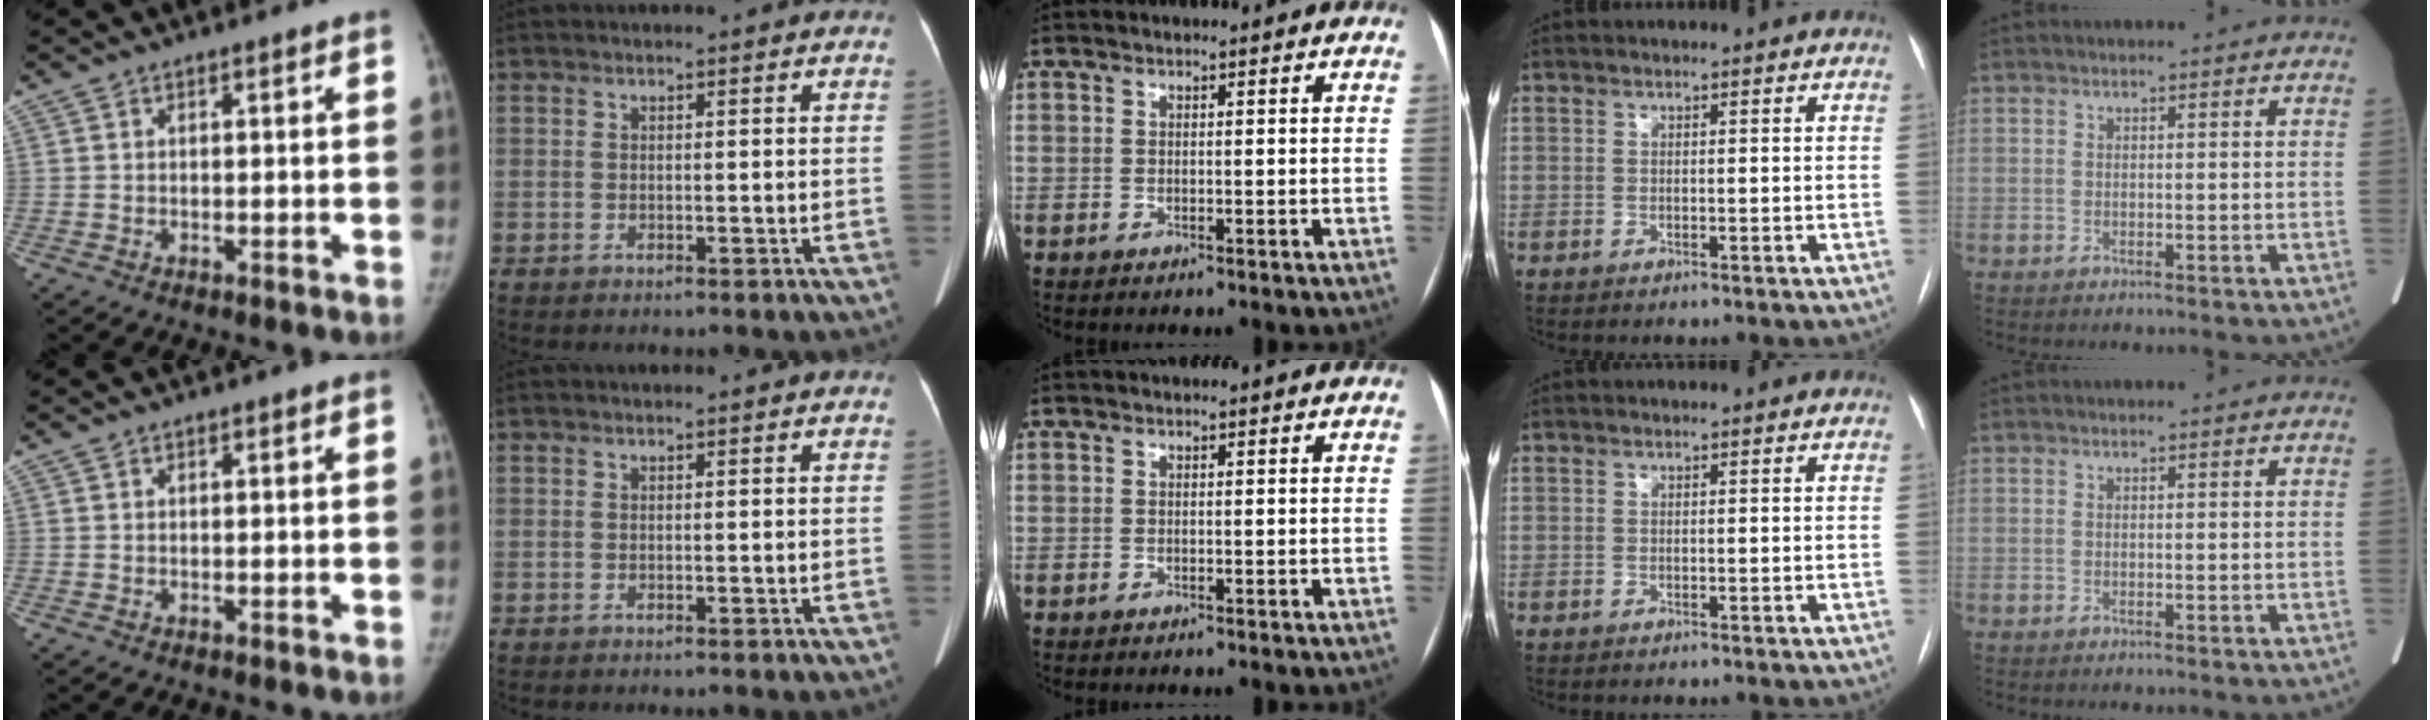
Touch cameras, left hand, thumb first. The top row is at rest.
{}